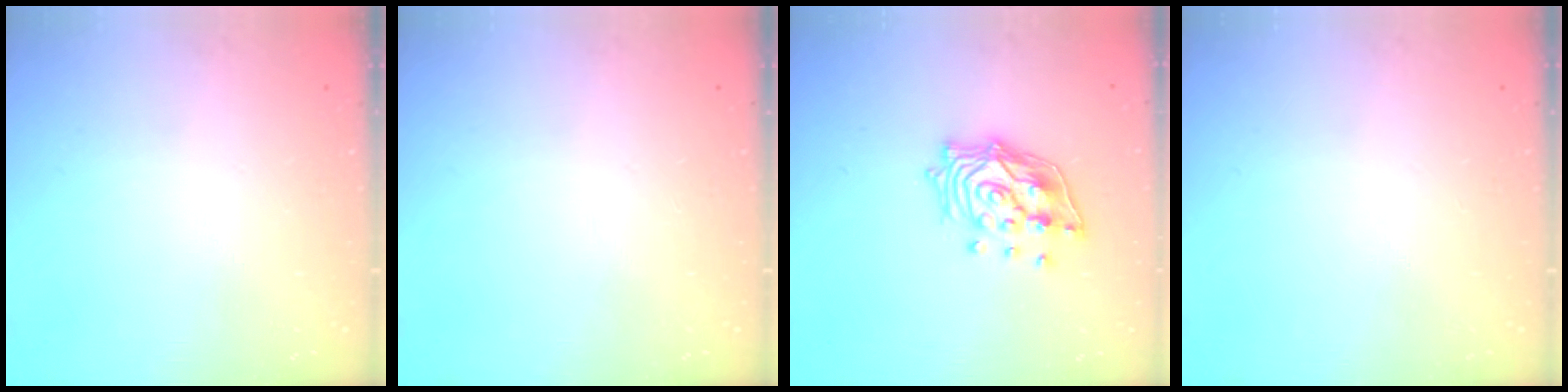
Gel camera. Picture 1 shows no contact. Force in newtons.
{"total": 0.0}
{"total": 14.8, "press": 14.6, "slide": 2.2}
{"total": 0.0}